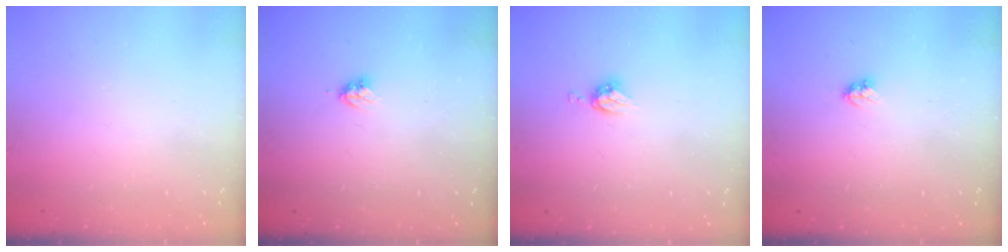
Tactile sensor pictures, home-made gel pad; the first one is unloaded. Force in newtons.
{"total": 3.5, "press": 3.4, "slide": 0.5}
{"total": 5.0, "press": 4.9, "slide": 0.3}
{"total": 3.4, "press": 3.4, "slide": 0.4}